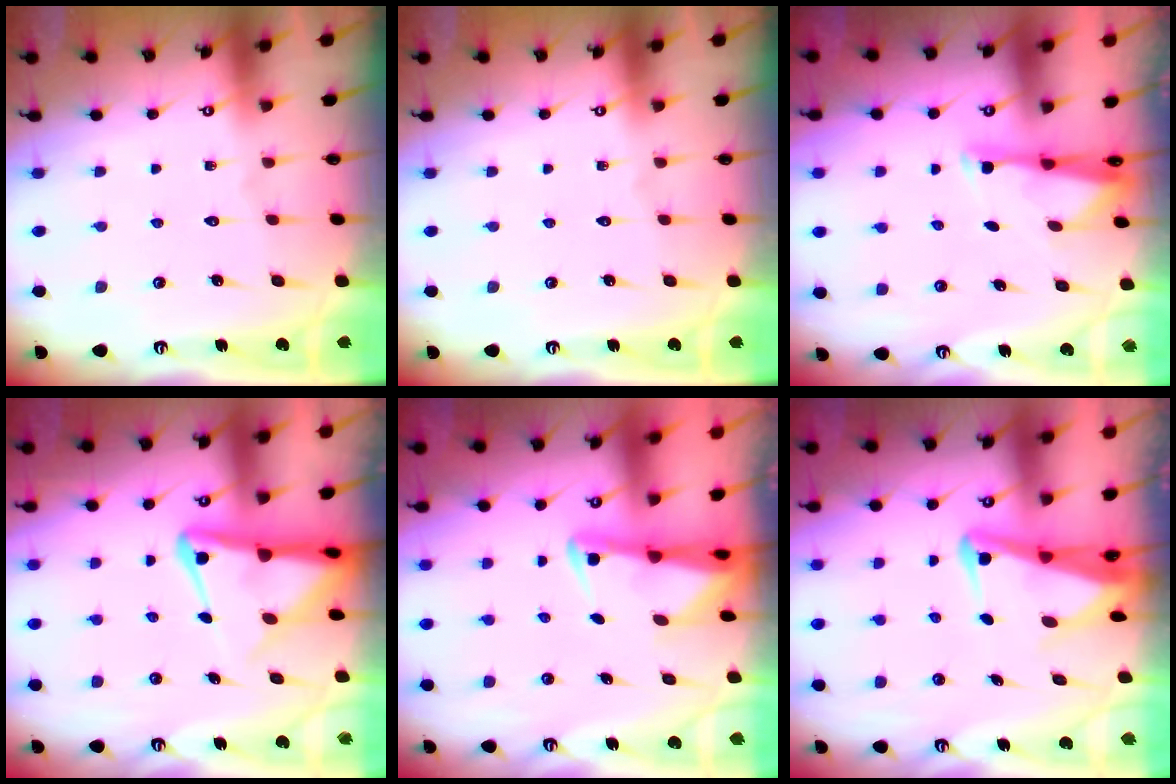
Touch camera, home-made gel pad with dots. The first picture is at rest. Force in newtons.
{"total": 0.0}
{"total": 2.8, "press": 2.8, "slide": 0.6}
{"total": 7.5, "press": 7.5, "slide": 1.0}
{"total": 2.3, "press": 2.3, "slide": 0.4}
{"total": 4.4, "press": 4.2, "slide": 1.2}